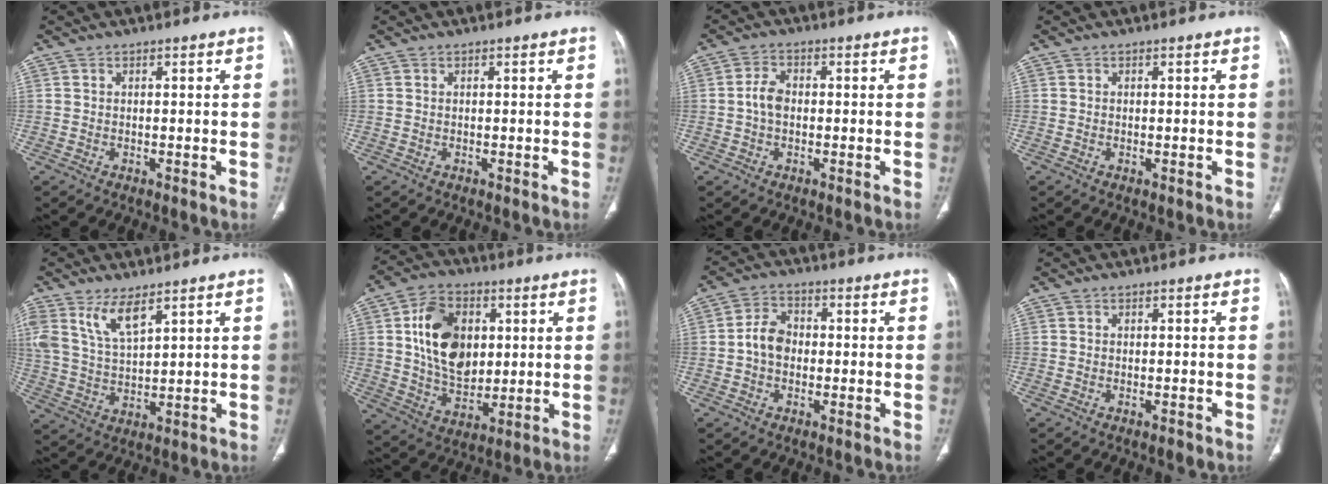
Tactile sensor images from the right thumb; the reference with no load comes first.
{"total": 0.0}
{"total": 3.6, "force": [-0.3, 2.5, 2.7], "torque": [-0.048, 0.009, -0.012]}
{"total": 0.0}
{"total": 7.9, "force": [5.0, 2.9, 5.4], "torque": [-0.105, -0.022, 0.109]}
{"total": 15.2, "force": [3.2, 10.5, 10.5], "torque": [-0.146, -0.011, 0.059]}
{"total": 5.6, "force": [-0.6, 4.3, 3.5], "torque": [-0.049, 0.018, -0.021]}
{"total": 0.9, "force": [-0.6, 0.3, 0.6], "torque": [-0.011, 0.000, -0.006]}